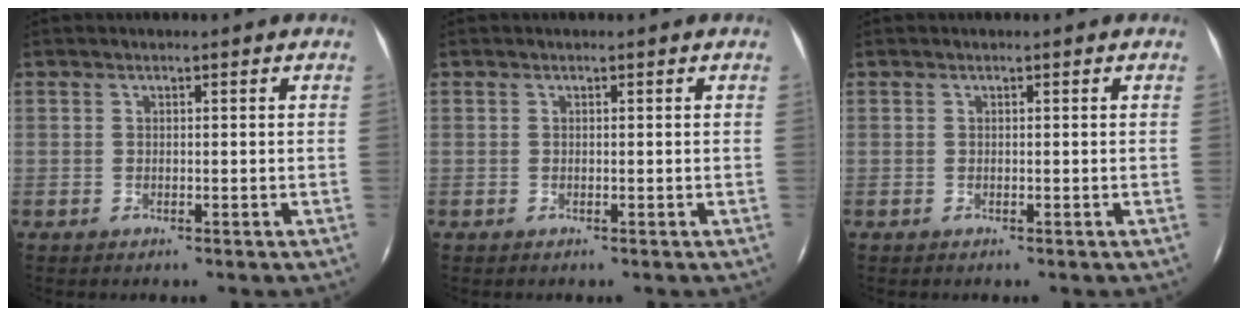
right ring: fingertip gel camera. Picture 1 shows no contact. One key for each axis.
{"total": 0.0}
{"total": 0.0}